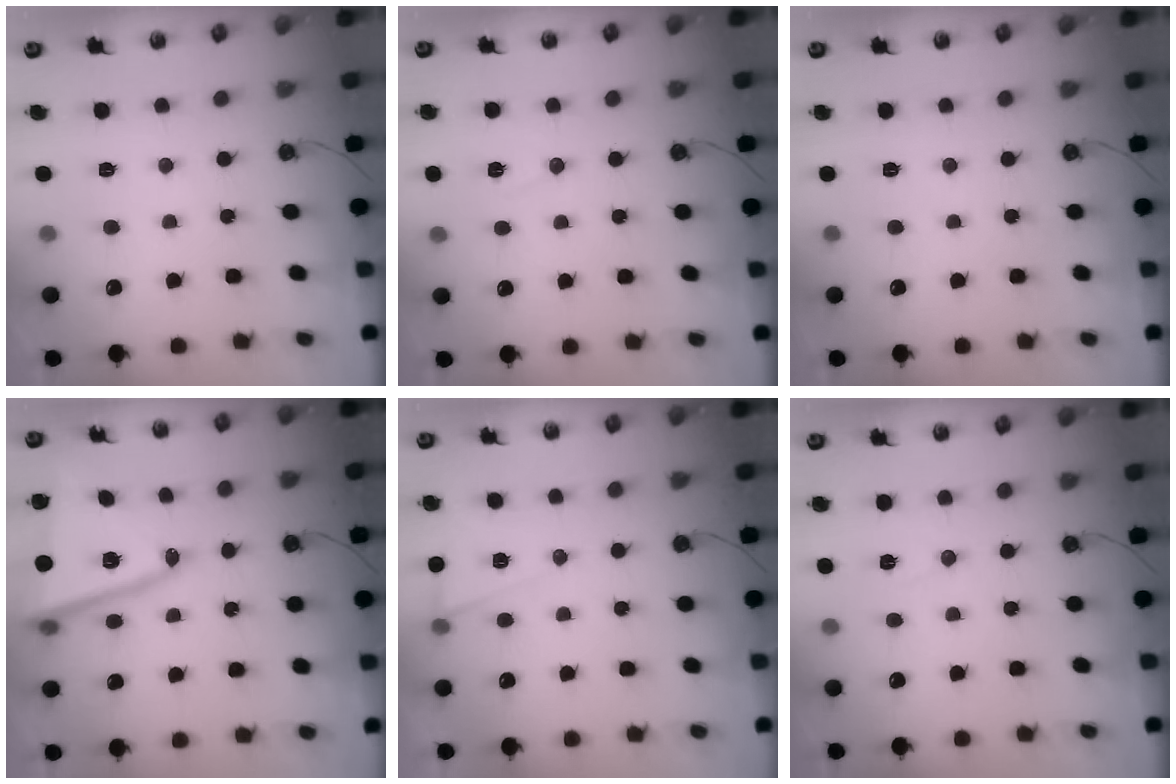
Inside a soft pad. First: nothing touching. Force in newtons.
{"total": 6.5, "press": 4.8, "slide": 4.4}
{"total": 0.0}
{"total": 14.3, "press": 14.1, "slide": 2.3}
{"total": 6.4, "press": 4.5, "slide": 4.5}
{"total": 5.2, "press": 2.8, "slide": 4.4}